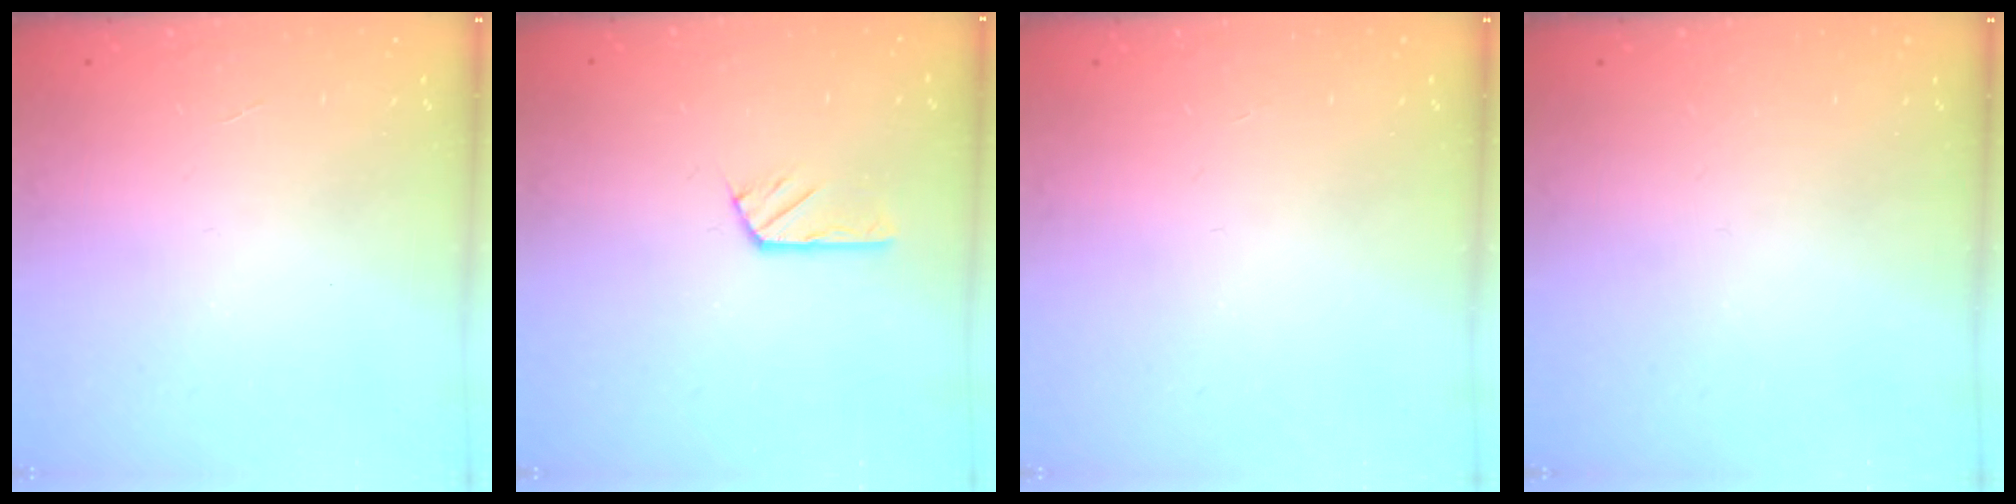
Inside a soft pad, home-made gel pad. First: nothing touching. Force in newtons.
{"total": 3.1, "press": 3.1, "slide": 0.1}
{"total": 0.0}
{"total": 0.0}